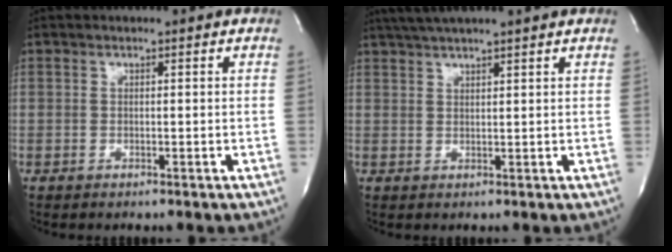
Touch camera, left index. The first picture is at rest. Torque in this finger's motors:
{"motor_torque": [0.32, -0.28, 0.19, 0.11]}